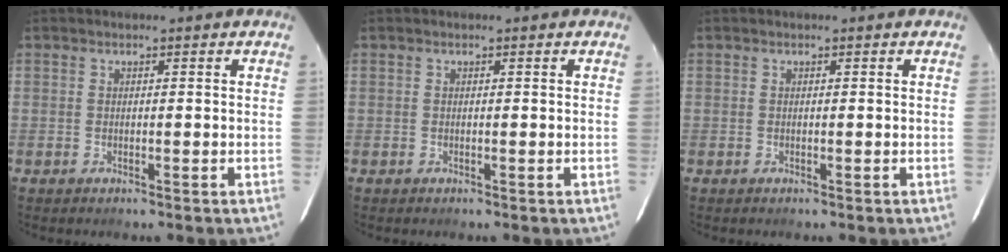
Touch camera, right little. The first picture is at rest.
{"total": 0.0}
{"total": 0.0}